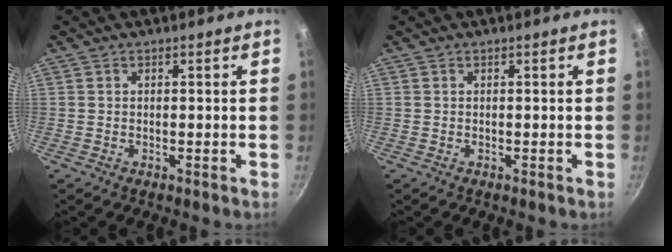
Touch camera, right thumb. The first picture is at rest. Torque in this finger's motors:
{"motor_torque": [-0.05, 0.04, -0.06, -0.02, 0.00]}